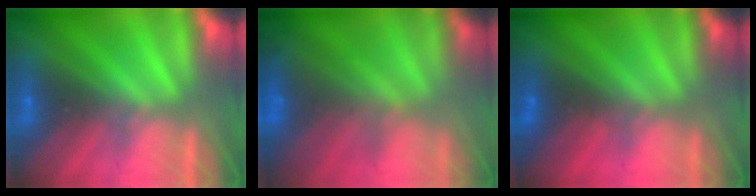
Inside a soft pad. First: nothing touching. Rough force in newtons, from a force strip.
{"total": 9.8}
{"total": 4.8}